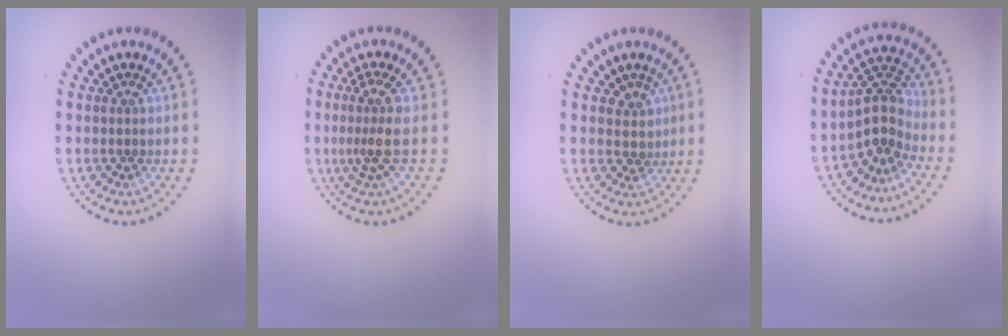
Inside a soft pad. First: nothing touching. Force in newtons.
{"total": 2.5, "press": 1.8, "slide": 1.7}
{"total": 1.8, "press": 1.4, "slide": 1.1}
{"total": 3.5, "press": 2.8, "slide": 2.0}